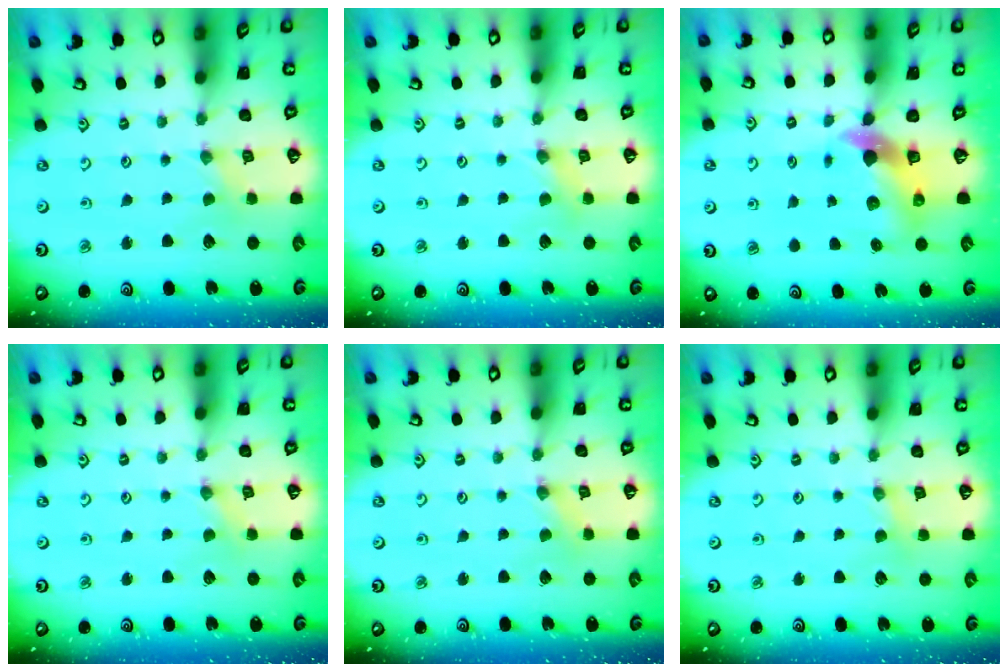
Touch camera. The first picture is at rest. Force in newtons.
{"total": 2.5, "press": 2.5, "slide": 0.3}
{"total": 6.9, "press": 6.9, "slide": 1.0}
{"total": 0.0}
{"total": 0.0}
{"total": 2.0, "press": 2.0, "slide": 0.3}